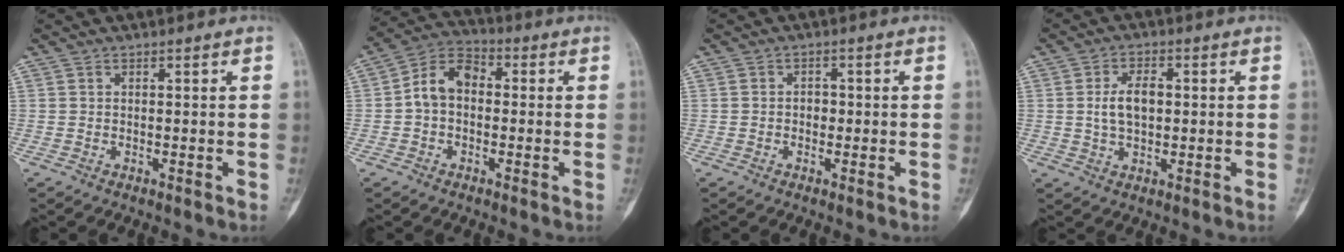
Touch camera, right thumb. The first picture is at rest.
{"total": 8.2, "force": [-0.1, 5.7, 5.9], "torque": [-0.090, 0.030, -0.015]}
{"total": 1.6, "force": [-0.2, 1.3, 1.0], "torque": [0.000, 0.007, -0.007]}
{"total": 5.8, "force": [0.6, 3.5, 4.6], "torque": [-0.082, 0.008, 0.011]}